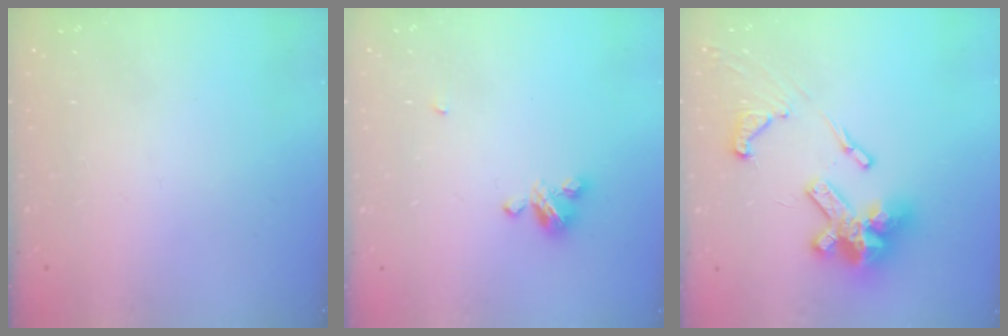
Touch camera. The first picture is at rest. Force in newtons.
{"total": 5.1, "press": 5.0, "slide": 0.5}
{"total": 18.9, "press": 18.8, "slide": 1.2}